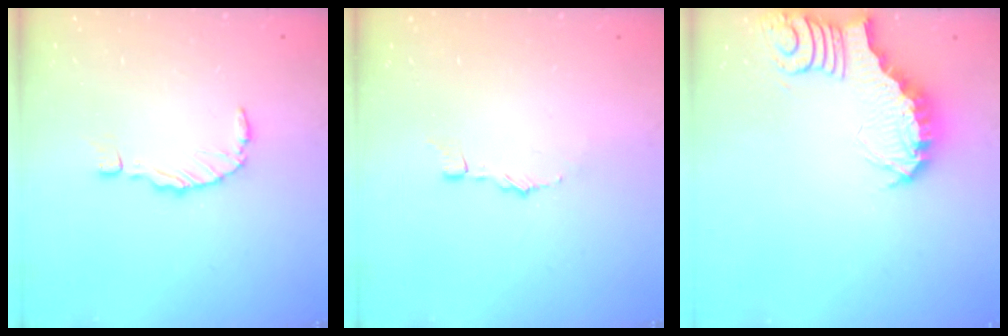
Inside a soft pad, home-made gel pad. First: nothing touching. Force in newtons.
{"total": 1.4, "press": 1.4, "slide": 0.1}
{"total": 3.8, "press": 3.7, "slide": 0.4}